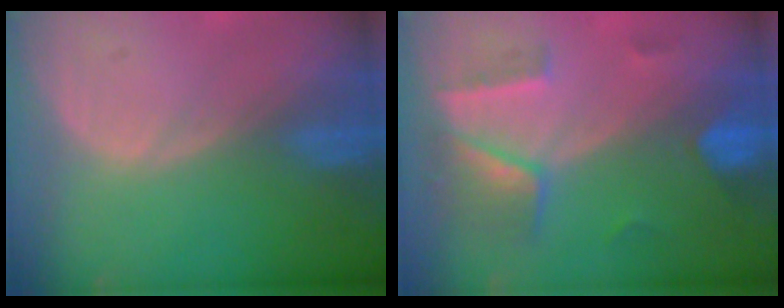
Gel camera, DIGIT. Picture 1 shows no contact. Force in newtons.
{"total": 7.3, "press": 6.4, "slide": 3.5}